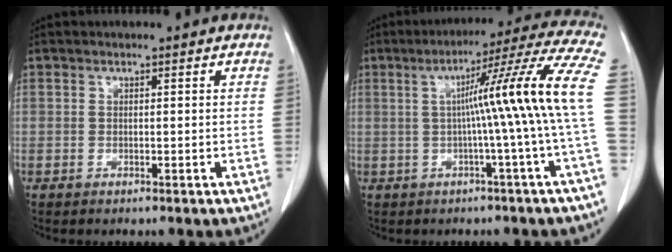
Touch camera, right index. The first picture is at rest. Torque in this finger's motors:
{"motor_torque": [1.30, 0.00, 0.52, 0.15]}